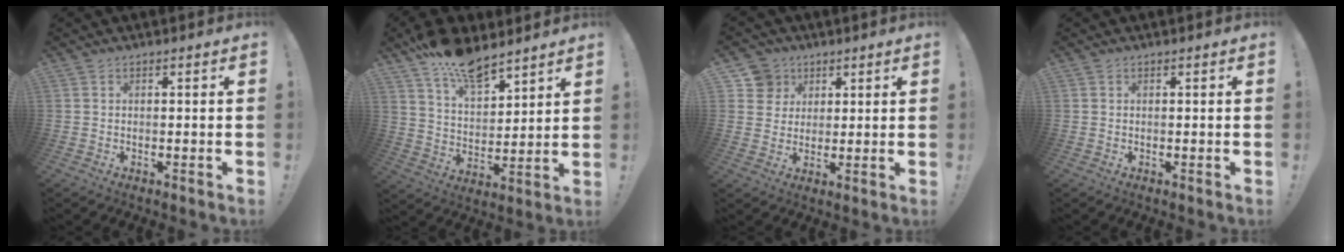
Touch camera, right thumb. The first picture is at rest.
{"total": 13.5, "force": [11.1, 5.2, 5.7], "torque": [-0.105, -0.073, 0.205]}
{"total": 7.7, "force": [3.6, 6.7, 0.9], "torque": [-0.010, -0.025, 0.073]}
{"total": 0.0}